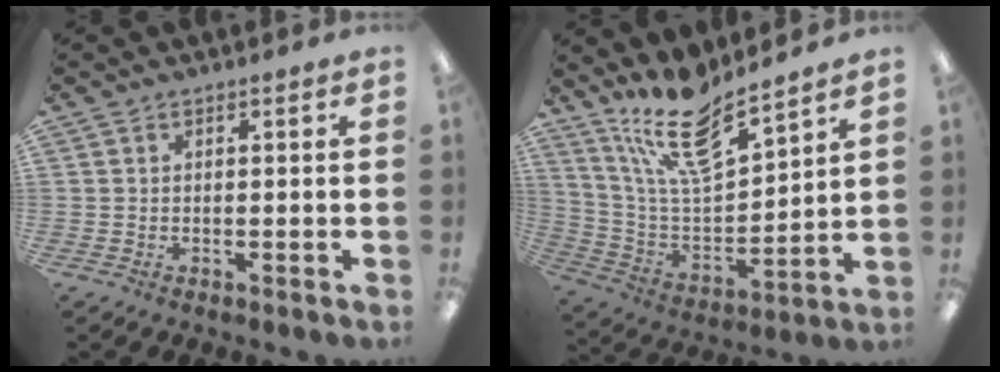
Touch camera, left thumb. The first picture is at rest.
{"total": 17.8, "force": [13.6, 5.6, 9.9], "torque": [-0.198, -0.078, 0.240]}